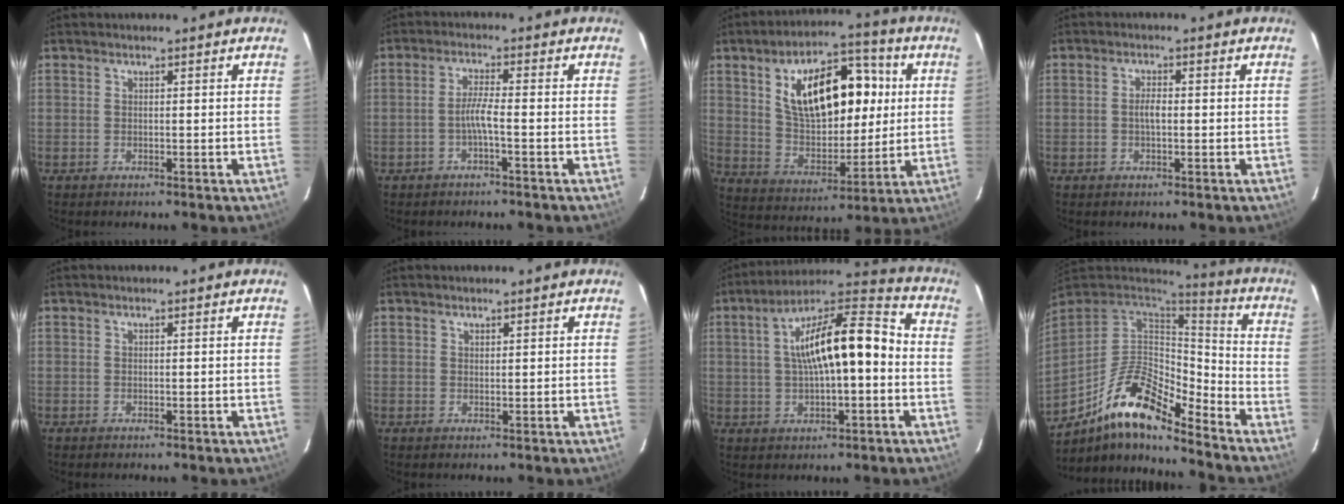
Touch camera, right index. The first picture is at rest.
{"total": 3.1, "force": [-1.4, -0.2, 2.7], "torque": [-0.058, 0.004, -0.027]}
{"total": 19.3, "force": [5.2, 10.2, 15.5], "torque": [-0.270, 0.025, 0.100]}
{"total": 2.3, "force": [-0.2, 0.8, 2.1], "torque": [-0.040, 0.003, -0.005]}
{"total": 0.0}
{"total": 0.6, "force": [0.5, 0.3, 0.1], "torque": [-0.002, 0.001, 0.010]}
{"total": 16.2, "force": [0.3, 5.3, 15.3], "torque": [-0.253, 0.032, 0.003]}
{"total": 16.2, "force": [-11.1, 4.8, 10.9], "torque": [-0.207, -0.004, -0.215]}